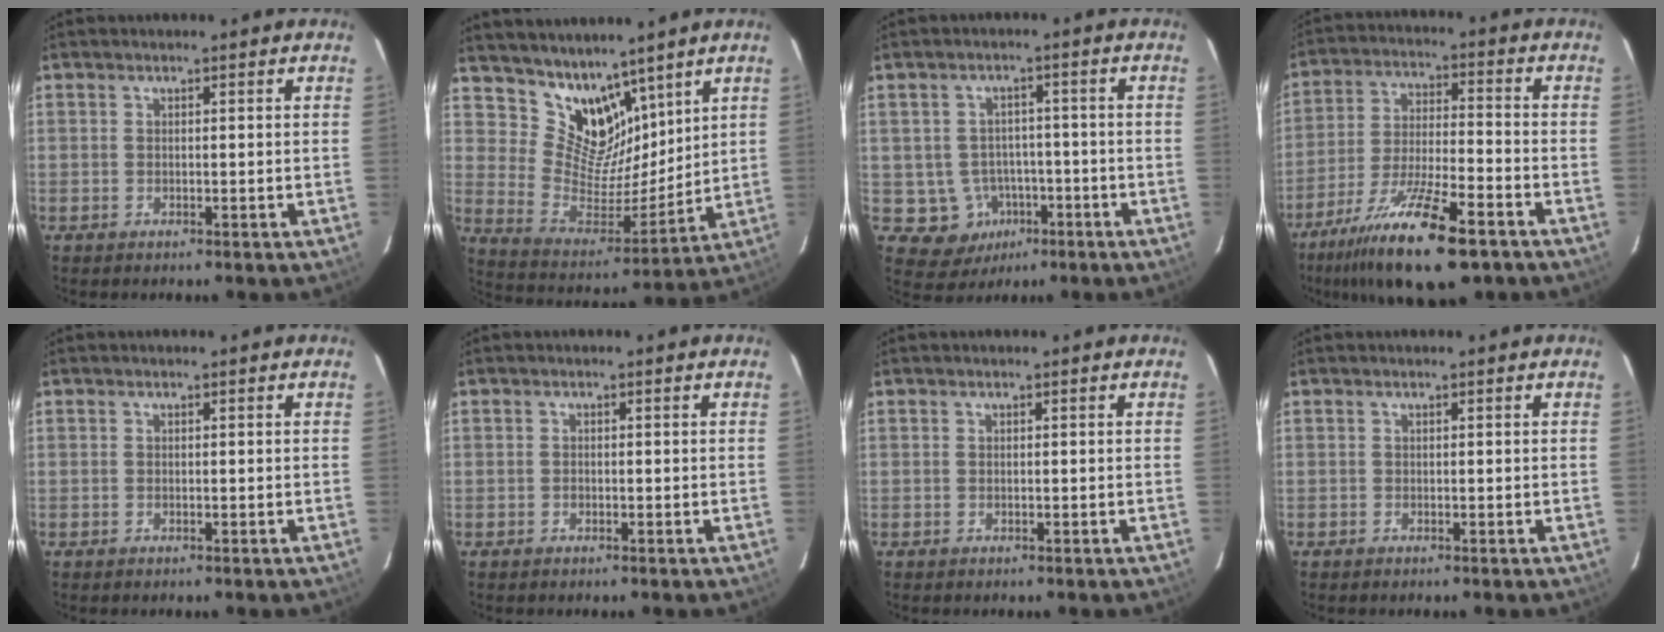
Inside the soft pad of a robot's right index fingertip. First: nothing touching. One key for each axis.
{"total": 12.8, "fx": 9.6, "fy": 7.2, "fz": 4.4, "tx": -0.081, "ty": -0.007, "tz": 0.191}
{"total": 7.4, "fx": -2.7, "fy": 6.8, "fz": 1.2, "tx": -0.042, "ty": 0.023, "tz": -0.019}
{"total": 18.7, "fx": -12.7, "fy": 4.8, "fz": 12.9, "tx": -0.258, "ty": -0.040, "tz": -0.221}
{"total": 0.0}
{"total": 0.5, "fx": -0.2, "fy": 0.4, "fz": 0.2, "tx": -0.003, "ty": 0.001, "tz": -0.005}
{"total": 0.0}
{"total": 0.0}